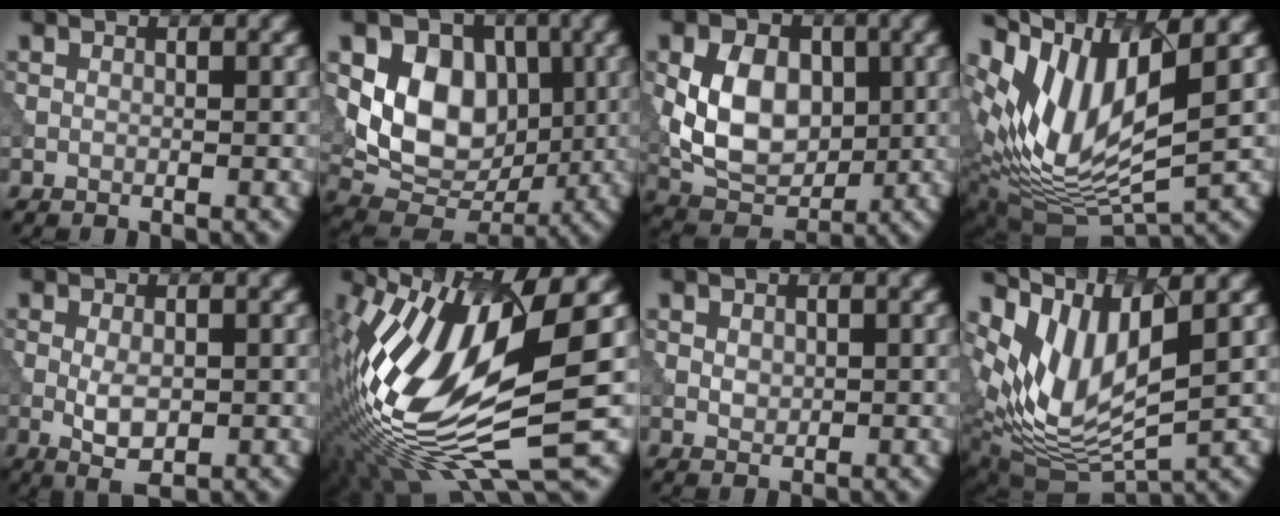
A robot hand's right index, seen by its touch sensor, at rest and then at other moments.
{"total": 8.8, "force": [1.1, 6.5, 5.7], "torque": [-0.103, -0.009, 0.020]}
{"total": 6.8, "force": [0.6, 4.8, 4.8], "torque": [-0.090, -0.003, 0.009]}
{"total": 10.5, "force": [4.0, 3.7, 8.9], "torque": [-0.183, 0.002, 0.080]}
{"total": 2.9, "force": [-0.4, 1.3, 2.5], "torque": [-0.048, -0.002, -0.005]}
{"total": 15.1, "force": [-0.1, 4.3, 14.5], "torque": [-0.300, 0.005, 0.012]}
{"total": 0.8, "force": [0.3, 0.6, 0.4], "torque": [-0.009, 0.000, 0.008]}
{"total": 8.5, "force": [3.6, 3.2, 6.9], "torque": [-0.150, -0.009, 0.081]}